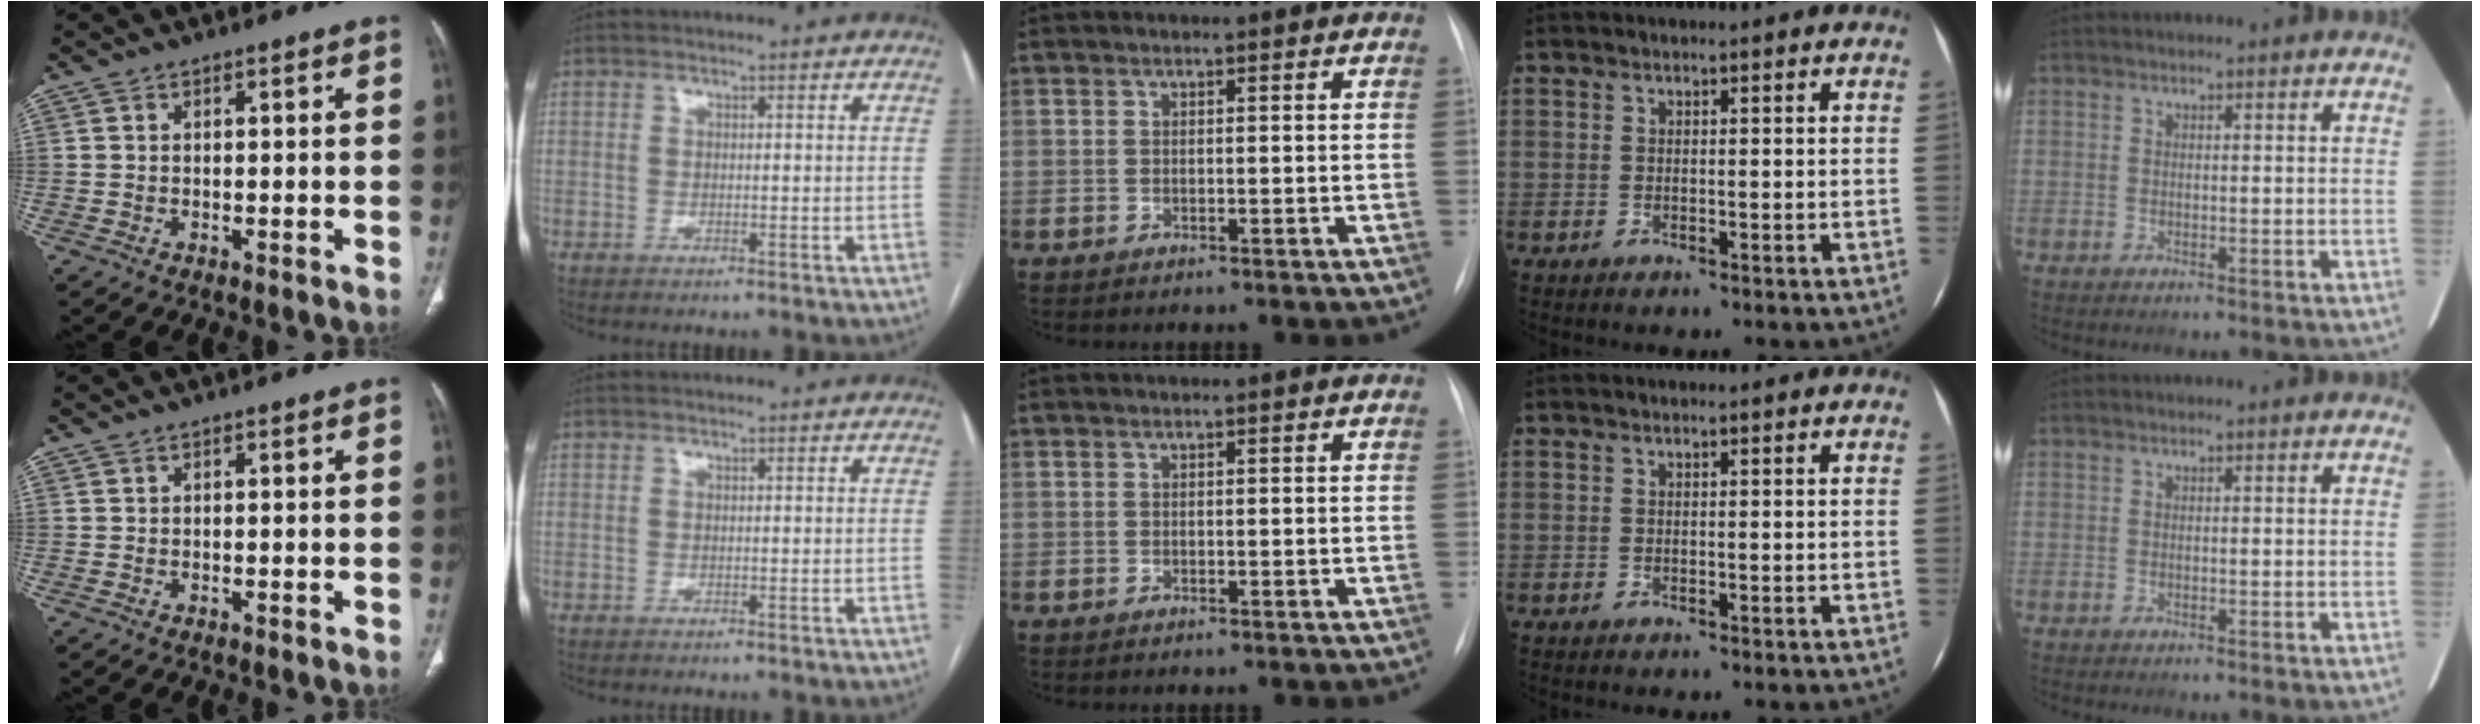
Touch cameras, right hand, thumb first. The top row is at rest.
{}